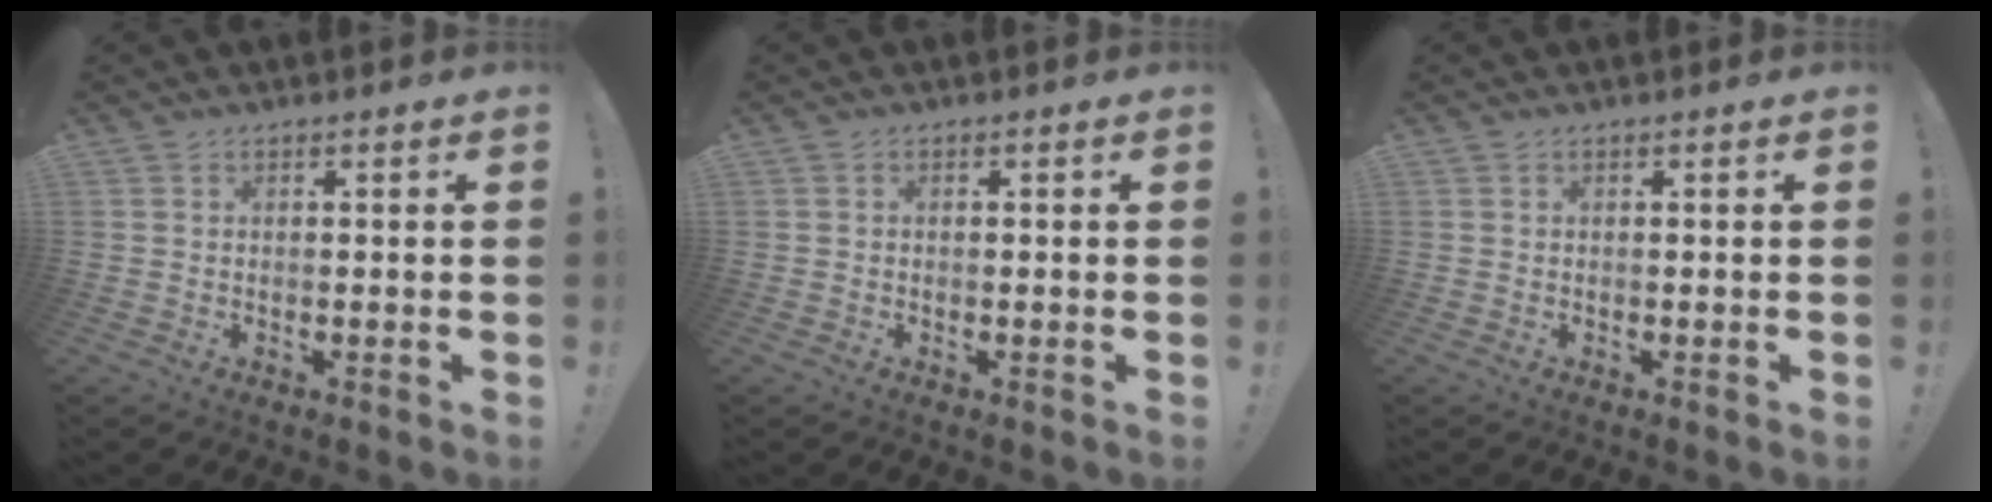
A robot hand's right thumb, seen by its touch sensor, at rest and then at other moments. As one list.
[{"total": 0.0}, {"total": 0.0}]